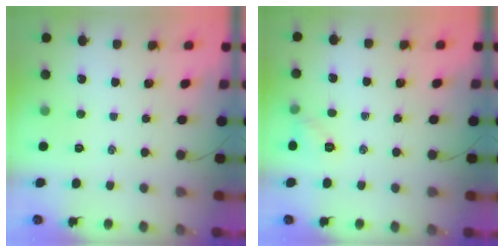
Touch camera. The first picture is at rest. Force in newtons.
{"total": 6.4, "press": 6.3, "slide": 1.3}